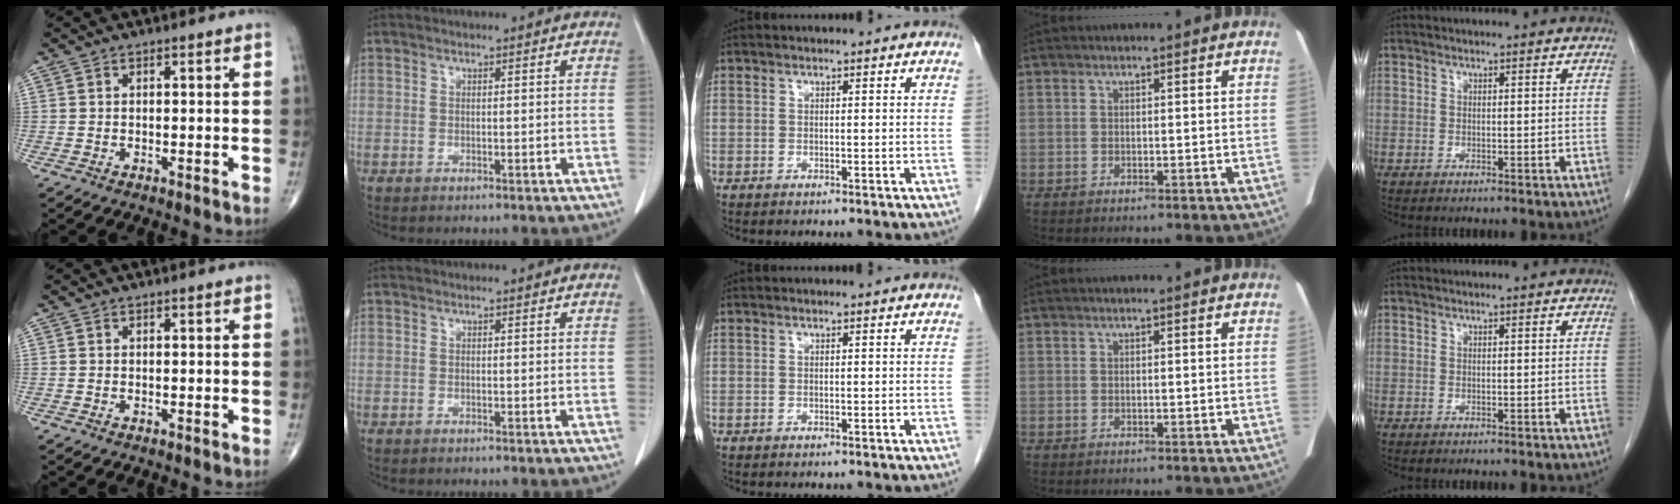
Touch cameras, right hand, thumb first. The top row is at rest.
{}